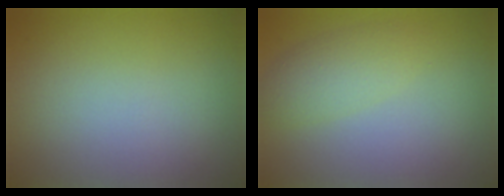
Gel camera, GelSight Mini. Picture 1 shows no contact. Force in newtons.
{"total": 2.4, "press": 2.4, "slide": 0.1}